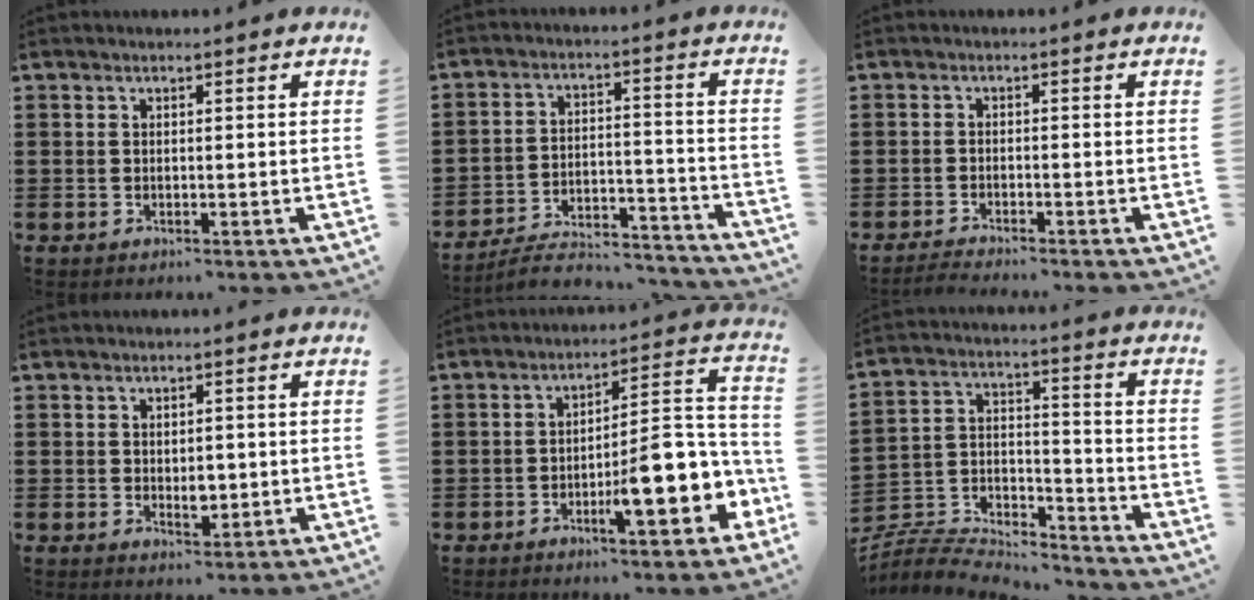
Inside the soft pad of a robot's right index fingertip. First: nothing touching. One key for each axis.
{"total": 5.9, "fx": -5.5, "fy": 1.1, "fz": 1.8, "tx": -0.035, "ty": 0.006, "tz": -0.108}
{"total": 1.8, "fx": -1.8, "fy": -0.2, "fz": 0.2, "tx": -0.004, "ty": 0.003, "tz": -0.036}
{"total": 2.6, "fx": -0.1, "fy": 1.4, "fz": 2.2, "tx": -0.033, "ty": 0.001, "tz": -0.003}
{"total": 10.6, "fx": -4.3, "fy": 2.9, "fz": 9.3, "tx": -0.114, "ty": -0.013, "tz": -0.077}
{"total": 6.4, "fx": -6.2, "fy": 1.5, "fz": 0.9, "tx": -0.031, "ty": 0.000, "tz": -0.126}